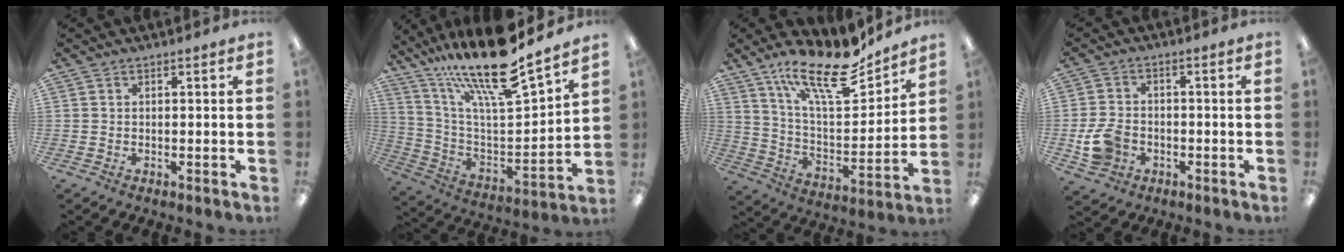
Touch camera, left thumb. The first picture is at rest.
{"total": 22.3, "force": [17.7, 4.6, 12.8], "torque": [-0.225, -0.123, 0.295]}
{"total": 20.4, "force": [14.7, 6.4, 12.6], "torque": [-0.217, -0.093, 0.249]}
{"total": 7.5, "force": [-2.5, 5.8, 4.1], "torque": [-0.081, 0.010, -0.044]}